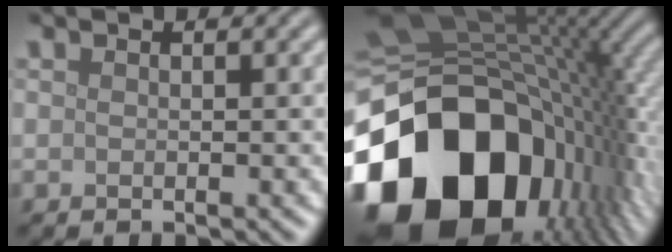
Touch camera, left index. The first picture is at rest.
{"total": 19.6, "force": [-5.9, 13.2, 13.2], "torque": [-0.272, -0.034, -0.098]}